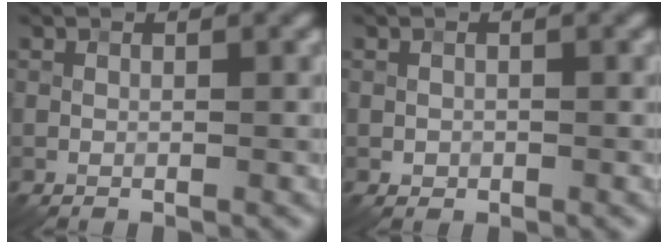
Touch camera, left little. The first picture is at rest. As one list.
[{"total": 0.7, "force": [-0.2, 0.6, 0.1], "torque": [0.003, -0.003, -0.004]}]